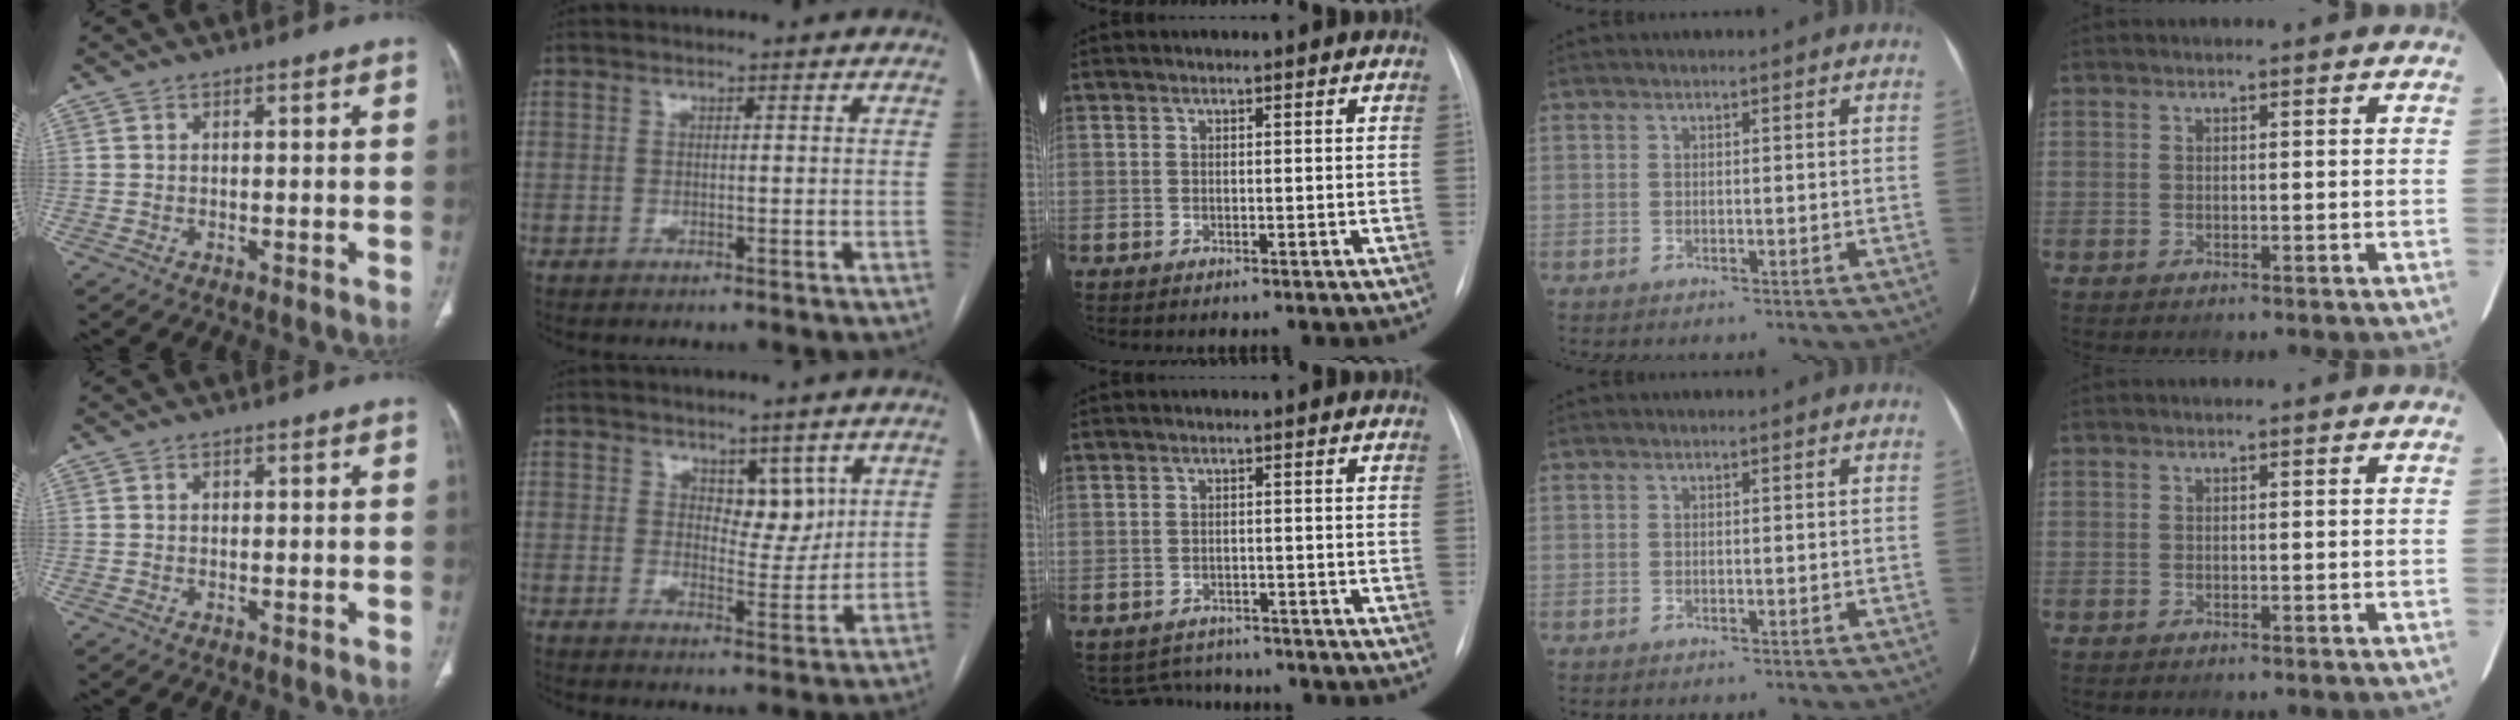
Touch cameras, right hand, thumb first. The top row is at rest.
{"thumb": {"total": 0.6, "force": [0.2, 0.5, 0.3], "torque": [-0.003, 0.000, 0.005]}, "index": {"total": 5.1, "force": [2.6, 2.7, 3.4], "torque": [-0.043, -0.005, 0.045]}, "middle": {"total": 4.5, "force": [-4.3, 1.5, -0.4], "torque": [0.004, 0.011, -0.060]}}